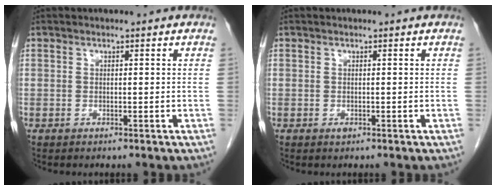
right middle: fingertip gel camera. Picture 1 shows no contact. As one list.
[{"total": 0.5, "force": [-0.3, 0.3, 0.3], "torque": [-0.005, 0.000, -0.003]}]